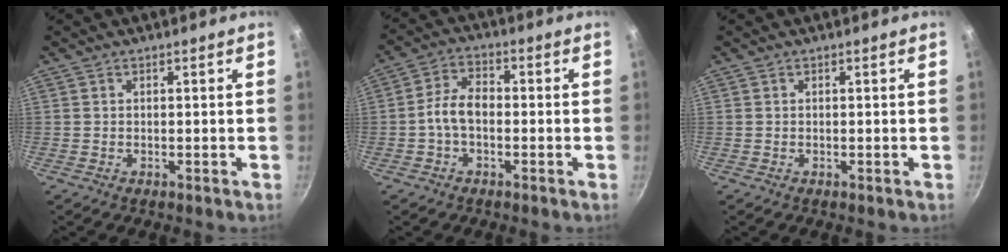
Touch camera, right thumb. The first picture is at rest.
{"total": 5.9, "force": [-1.2, 3.6, 4.5], "torque": [-0.079, 0.028, -0.032]}
{"total": 0.0}